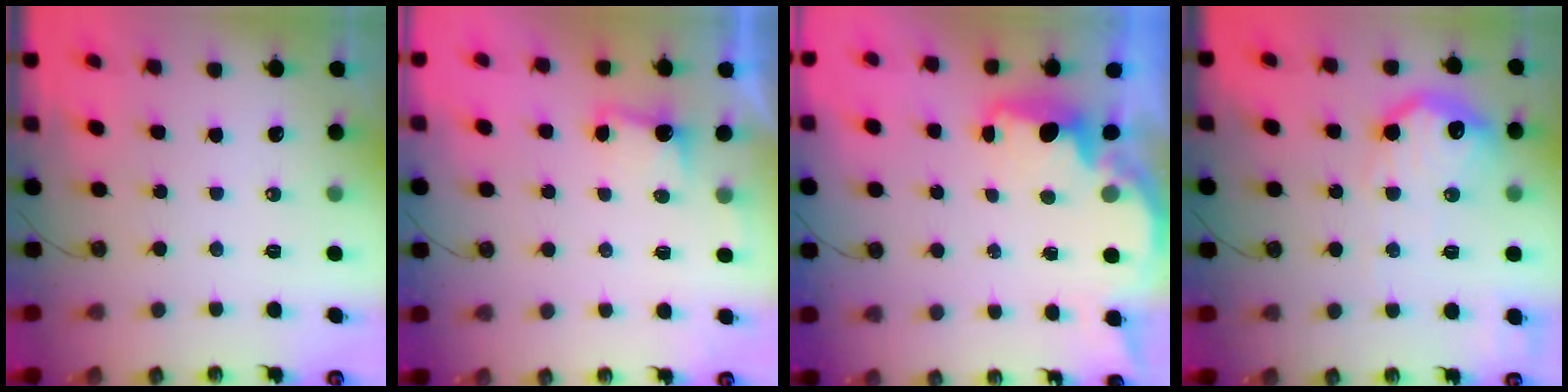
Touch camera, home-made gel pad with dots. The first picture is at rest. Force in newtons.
{"total": 2.3, "press": 2.1, "slide": 1.0}
{"total": 2.2, "press": 2.0, "slide": 0.8}
{"total": 16.8, "press": 16.8, "slide": 1.1}